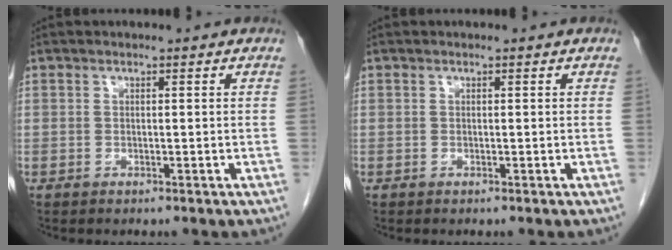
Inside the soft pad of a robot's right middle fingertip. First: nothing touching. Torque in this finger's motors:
{"motor_torque": [-0.30, 0.09, 0.03, 0.00]}